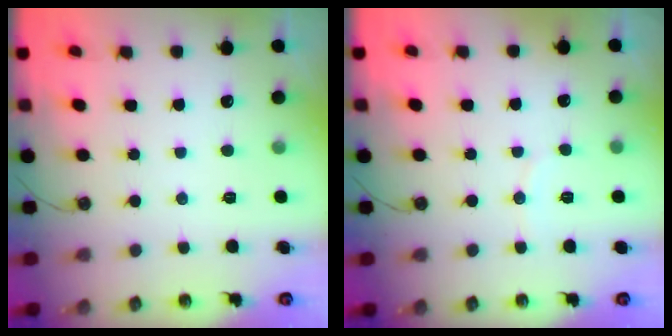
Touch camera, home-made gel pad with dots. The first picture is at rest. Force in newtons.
{"total": 3.4, "press": 3.4, "slide": 0.4}